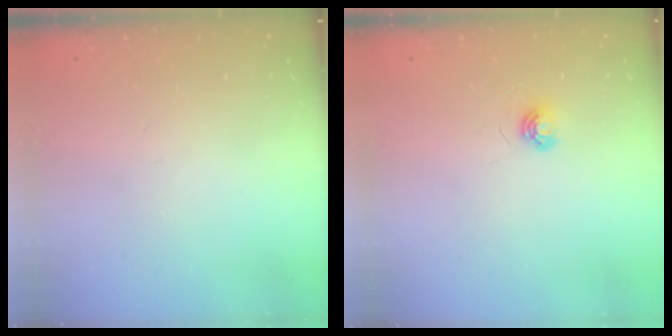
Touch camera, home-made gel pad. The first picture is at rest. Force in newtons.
{"total": 4.7, "press": 4.7, "slide": 0.3}